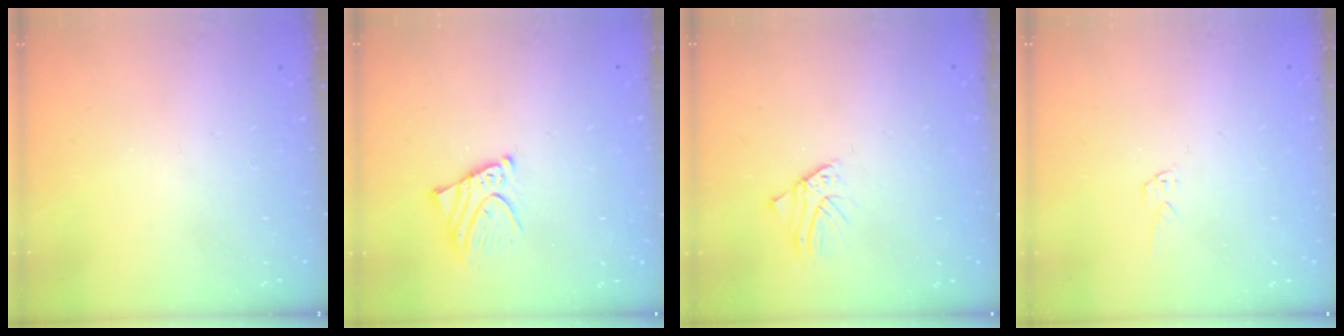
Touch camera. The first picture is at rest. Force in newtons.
{"total": 5.6, "press": 5.6, "slide": 0.6}
{"total": 1.2, "press": 1.2, "slide": 0.1}
{"total": 3.4, "press": 3.4, "slide": 0.2}